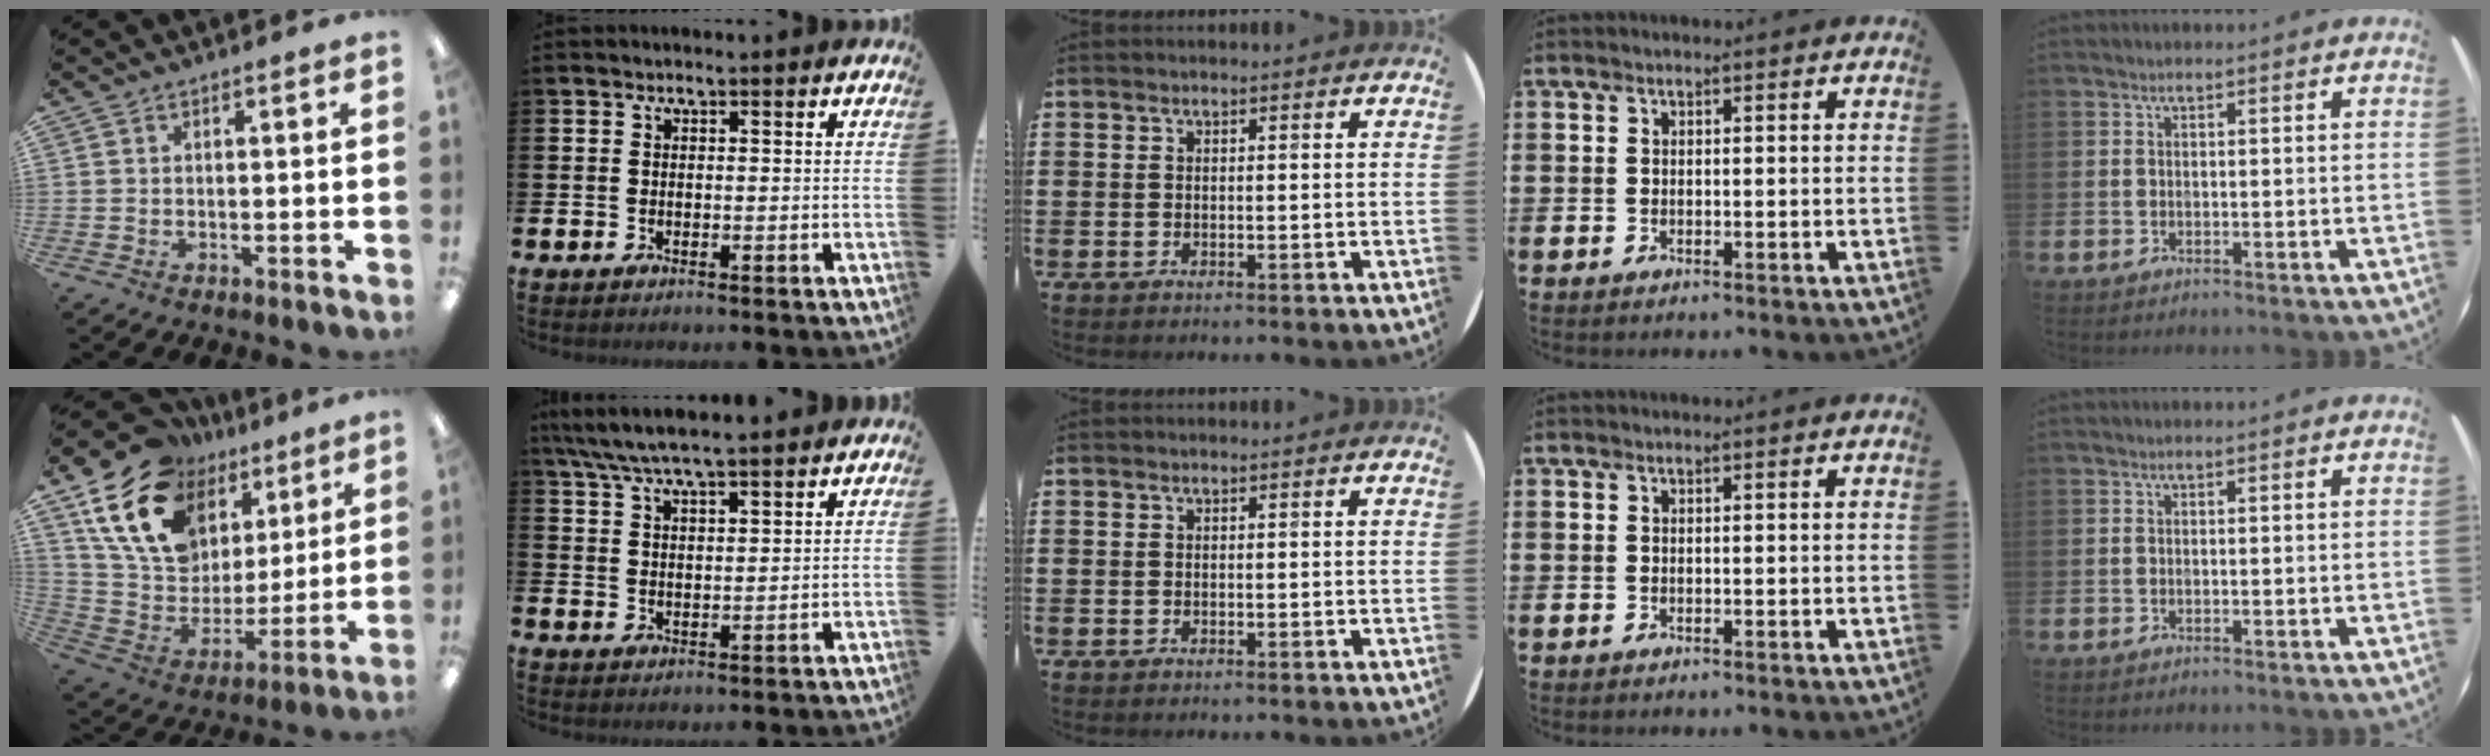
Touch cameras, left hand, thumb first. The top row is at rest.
{"thumb": {"total": 20.6, "force": [11.2, 14.1, 10.0], "torque": [-0.193, -0.040, 0.212]}, "index": {"total": 6.4, "force": [5.9, 0.6, 2.2], "torque": [-0.062, -0.021, 0.107]}}